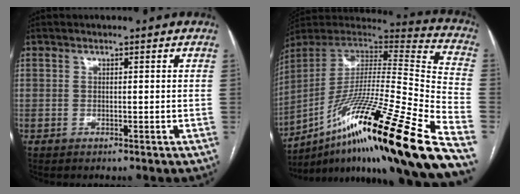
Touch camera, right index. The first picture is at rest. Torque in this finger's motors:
{"motor_torque": [0.99, -1.15, 0.69, 0.21]}